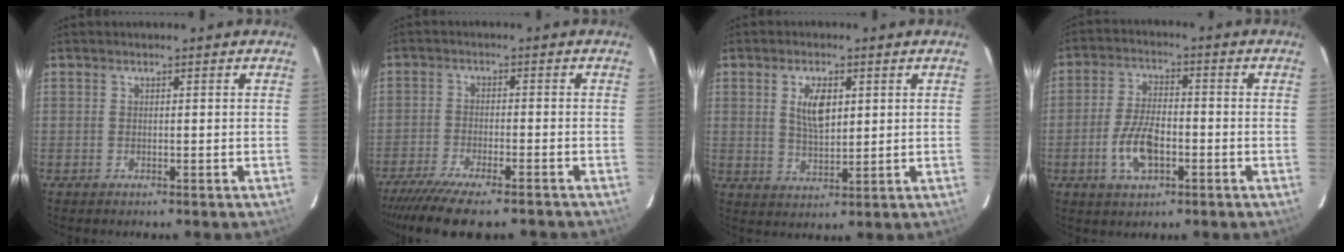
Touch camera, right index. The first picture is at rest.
{"total": 14.0, "force": [-11.8, 2.8, 7.1], "torque": [-0.155, -0.038, -0.188]}
{"total": 6.2, "force": [1.9, 3.0, 5.1], "torque": [-0.090, 0.002, 0.039]}
{"total": 8.6, "force": [-3.0, 4.1, 6.9], "torque": [-0.145, 0.001, -0.051]}